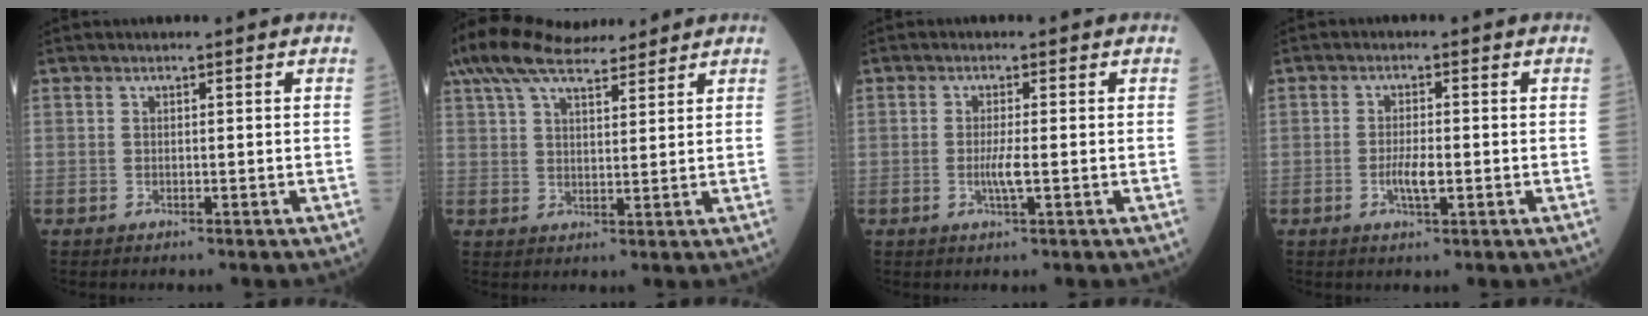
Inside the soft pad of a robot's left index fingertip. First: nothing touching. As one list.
[{"total": 13.4, "force": [11.5, 2.7, 6.2], "torque": [-0.129, 0.043, 0.201]}, {"total": 2.4, "force": [-0.4, -0.1, 2.4], "torque": [-0.051, -0.005, -0.008]}, {"total": 3.1, "force": [-0.8, 0.7, 3.0], "torque": [-0.062, -0.001, -0.013]}]